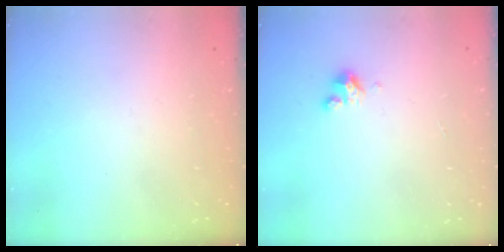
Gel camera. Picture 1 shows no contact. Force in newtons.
{"total": 2.5, "press": 2.5, "slide": 0.2}